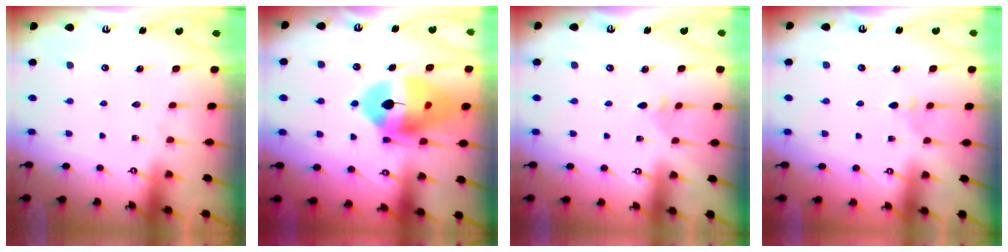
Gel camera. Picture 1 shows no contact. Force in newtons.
{"total": 17.6, "press": 17.5, "slide": 2.0}
{"total": 2.0, "press": 2.0, "slide": 0.5}
{"total": 2.7, "press": 2.6, "slide": 0.6}